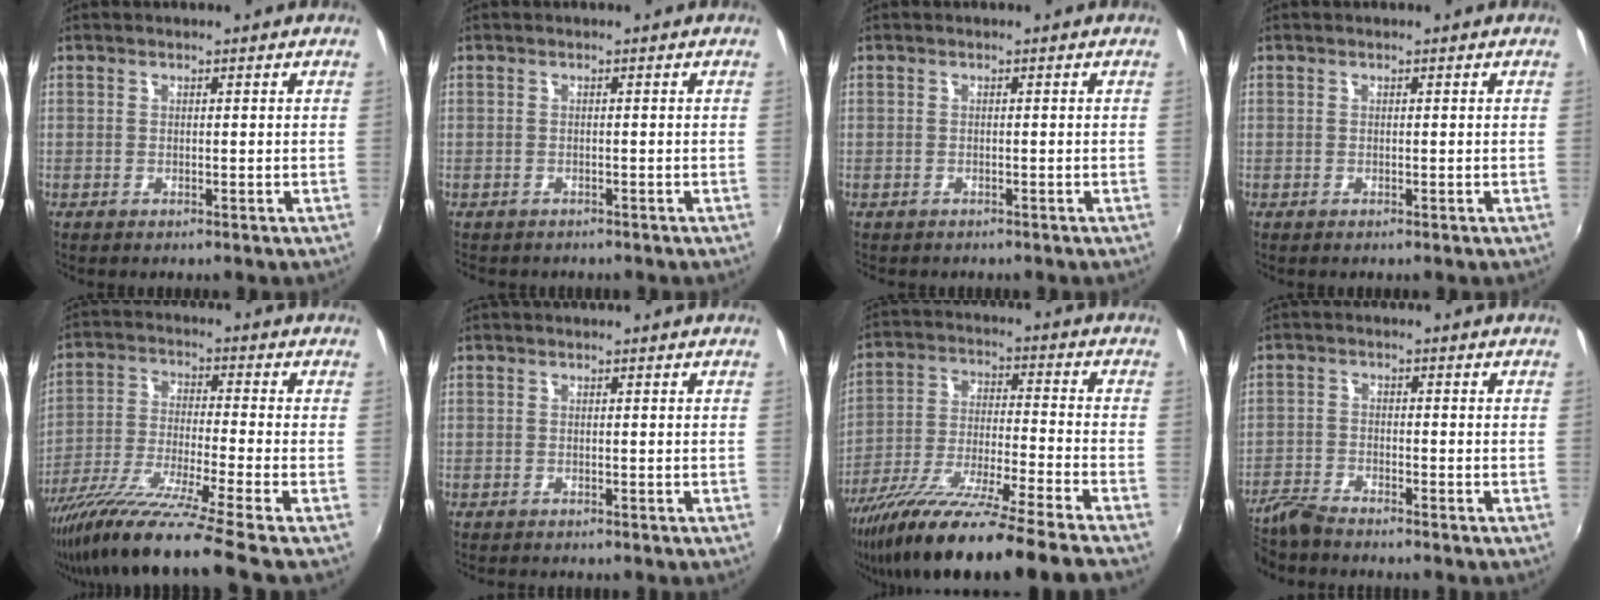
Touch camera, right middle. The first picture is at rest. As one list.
[{"total": 1.7, "force": [-1.5, 0.8, 0.3], "torque": [-0.011, -0.007, -0.021]}, {"total": 0.9, "force": [-0.7, 0.6, -0.1], "torque": [-0.003, -0.001, -0.011]}, {"total": 0.0}, {"total": 15.7, "force": [-13.0, -2.8, 8.4], "torque": [-0.161, -0.044, -0.233]}, {"total": 0.6, "force": [-0.6, 0.1, 0.2], "torque": [-0.002, -0.005, -0.011]}, {"total": 21.6, "force": [-17.8, -1.5, 12.1], "torque": [-0.208, -0.059, -0.300]}, {"total": 4.8, "force": [-4.5, 0.7, 1.4], "torque": [-0.041, -0.010, -0.096]}]